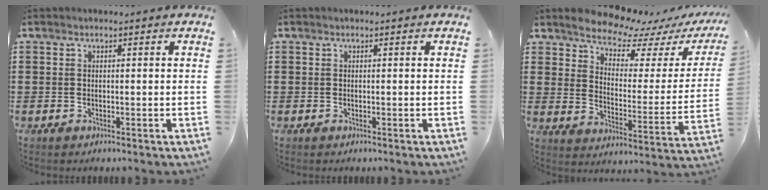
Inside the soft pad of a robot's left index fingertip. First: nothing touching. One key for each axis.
{"total": 0.0}
{"total": 6.8, "fx": 6.5, "fy": 1.4, "fz": 1.7, "tx": -0.055, "ty": -0.052, "tz": 0.109}